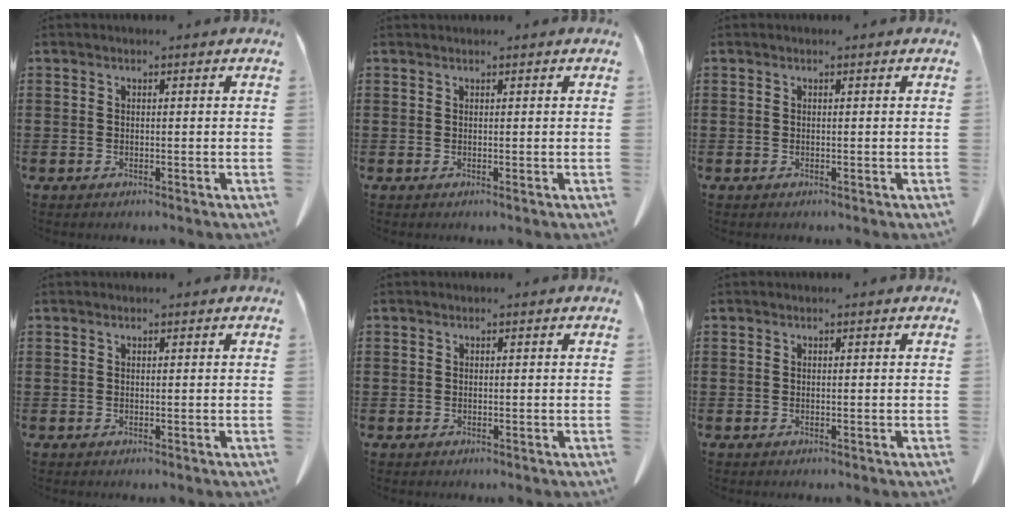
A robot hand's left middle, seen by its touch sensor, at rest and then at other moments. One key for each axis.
{"total": 0.0}
{"total": 0.0}
{"total": 0.0}
{"total": 0.6, "fx": 0.0, "fy": 0.6, "fz": 0.2, "tx": -0.007, "ty": 0.002, "tz": 0.002}
{"total": 0.0}